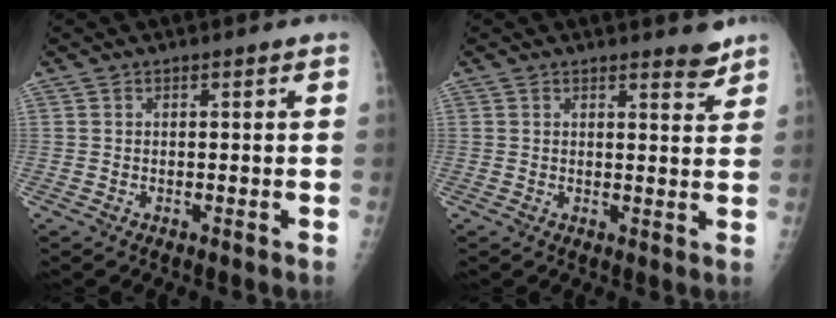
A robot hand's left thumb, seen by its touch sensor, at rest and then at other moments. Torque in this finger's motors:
{"motor_torque": [3.37, 1.63, 0.26, -0.13, 0.02]}